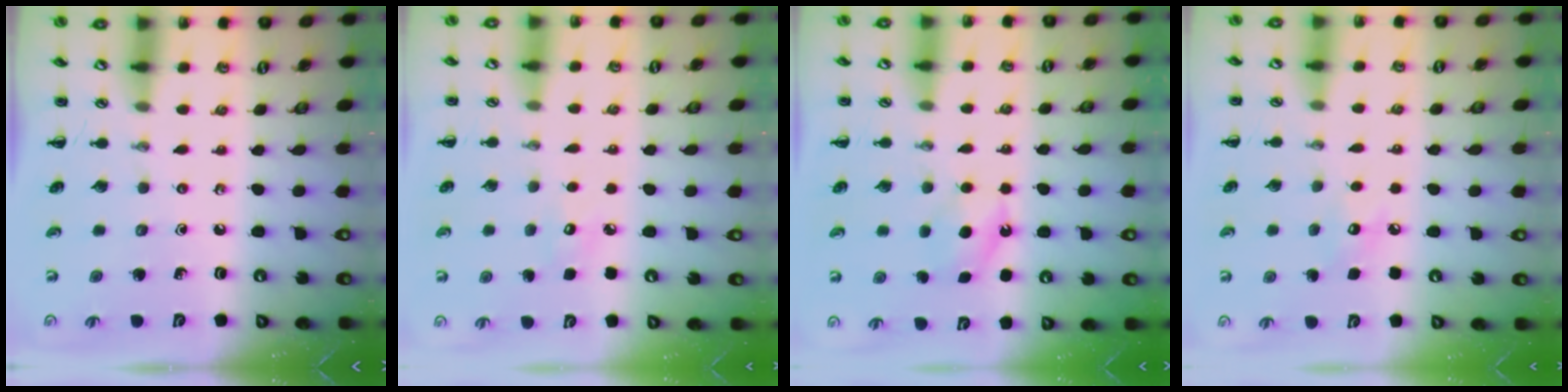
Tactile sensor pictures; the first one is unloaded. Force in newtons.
{"total": 4.2, "press": 4.0, "slide": 1.1}
{"total": 5.5, "press": 5.2, "slide": 1.7}
{"total": 5.2, "press": 4.9, "slide": 1.4}